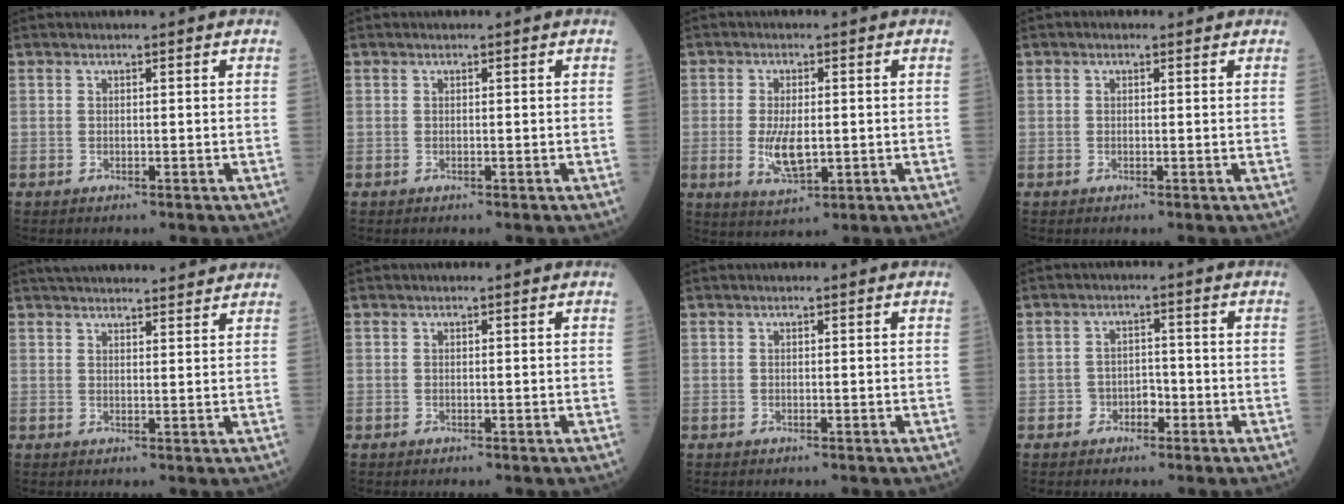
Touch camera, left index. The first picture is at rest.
{"total": 0.0}
{"total": 5.8, "force": [-0.7, 2.2, 5.3], "torque": [-0.107, -0.011, -0.007]}
{"total": 0.5, "force": [0.3, 0.4, 0.2], "torque": [-0.006, 0.001, 0.000]}
{"total": 14.2, "force": [13.3, 2.0, 4.6], "torque": [-0.060, 0.033, 0.179]}
{"total": 0.0}
{"total": 0.0}
{"total": 2.7, "force": [-1.4, 2.1, 1.1], "torque": [-0.007, 0.010, -0.024]}